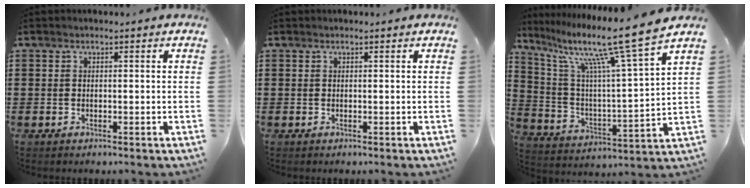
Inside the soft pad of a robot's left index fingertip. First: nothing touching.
{"total": 0.0}
{"total": 13.0, "force": [9.6, -0.1, 8.7], "torque": [-0.188, -0.067, 0.144]}